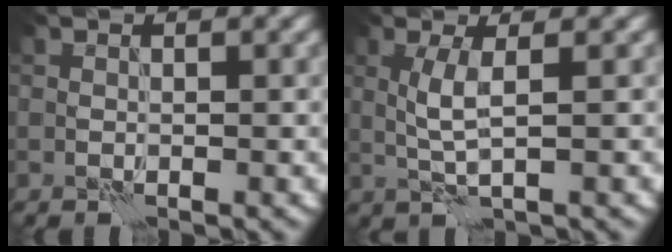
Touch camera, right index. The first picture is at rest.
{"total": 2.6, "force": [0.3, 0.3, 2.5], "torque": [-0.058, 0.002, 0.008]}